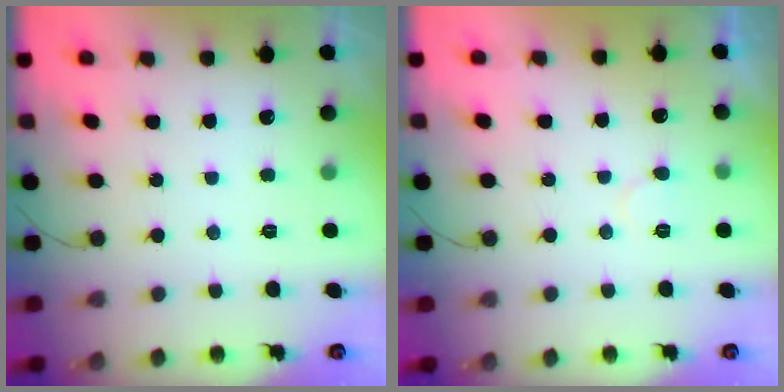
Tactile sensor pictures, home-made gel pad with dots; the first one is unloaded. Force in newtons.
{"total": 5.7, "press": 5.6, "slide": 0.4}